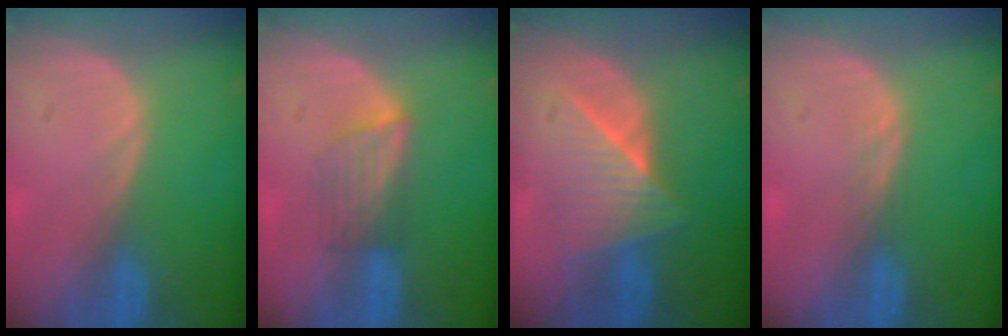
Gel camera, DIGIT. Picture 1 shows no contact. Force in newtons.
{"total": 4.1, "press": 3.8, "slide": 1.3}
{"total": 6.5, "press": 6.4, "slide": 1.0}
{"total": 0.7, "press": 0.7, "slide": 0.1}